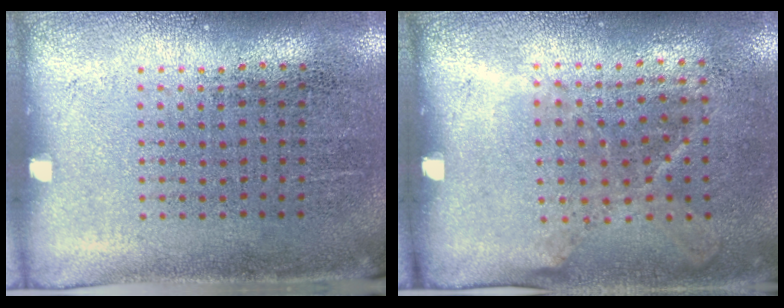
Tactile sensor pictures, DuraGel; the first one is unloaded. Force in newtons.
{"total": 1.2, "press": 0.9, "slide": 0.9}